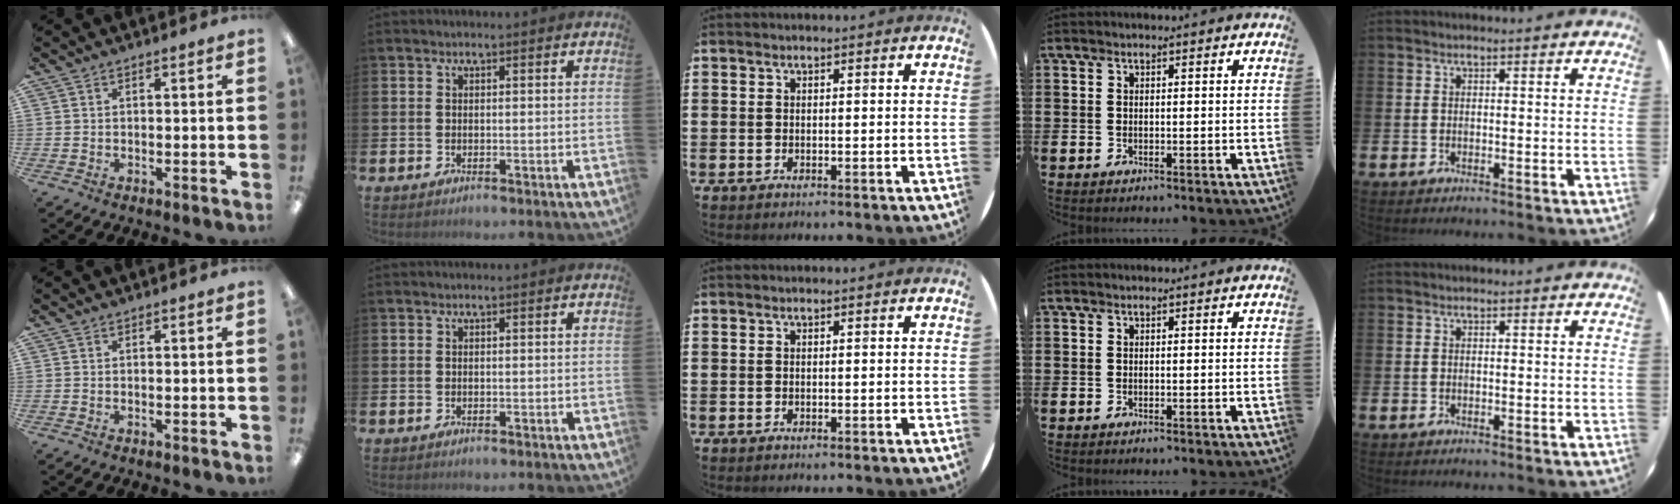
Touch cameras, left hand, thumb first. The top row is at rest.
{}